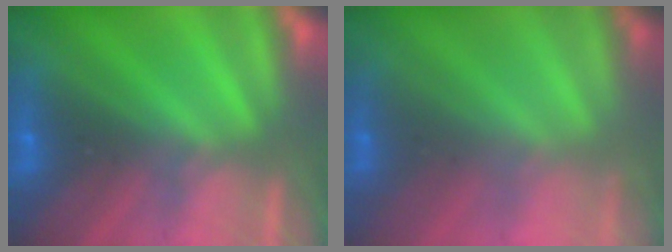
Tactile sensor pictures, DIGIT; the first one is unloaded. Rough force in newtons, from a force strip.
{"total": 1.6}